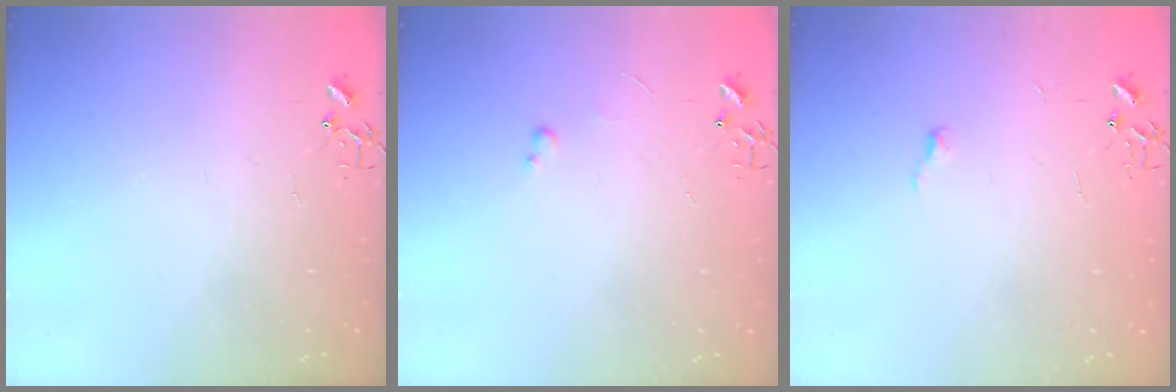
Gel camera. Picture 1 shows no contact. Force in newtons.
{"total": 2.6, "press": 2.6, "slide": 0.4}
{"total": 3.4, "press": 3.4, "slide": 0.5}